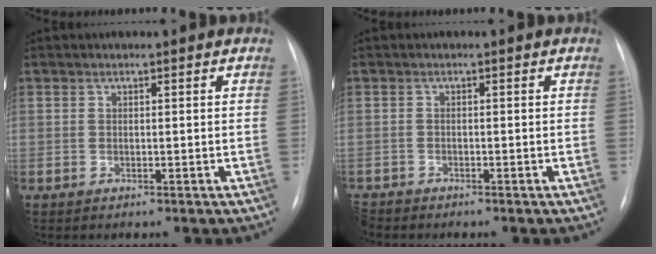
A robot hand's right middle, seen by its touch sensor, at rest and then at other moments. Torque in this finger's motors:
{"motor_torque": [0.03, -0.03, 0.10, 0.03]}